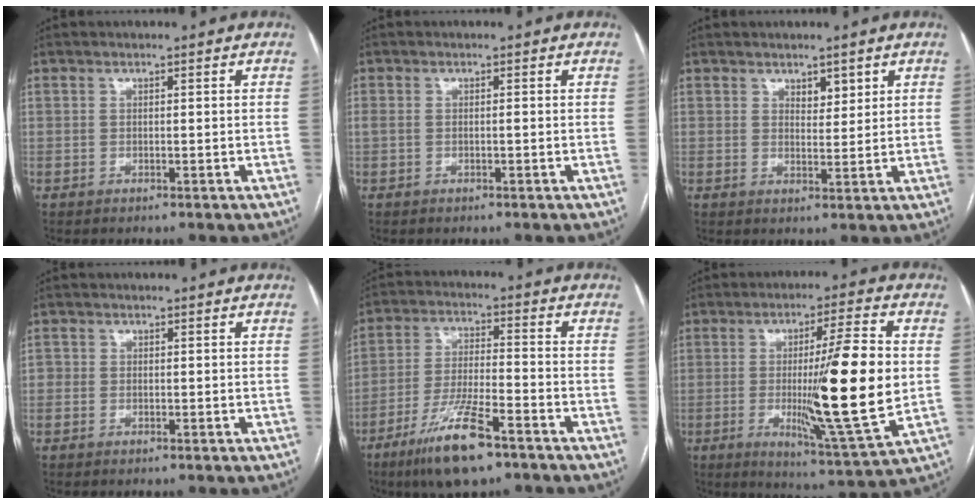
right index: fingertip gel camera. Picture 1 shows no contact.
{"total": 1.1, "force": [0.0, 0.5, 0.9], "torque": [-0.032, 0.009, 0.005]}
{"total": 2.7, "force": [1.7, 1.3, 1.6], "torque": [-0.021, -0.002, 0.033]}
{"total": 1.2, "force": [-0.1, 1.1, 0.5], "torque": [-0.003, 0.006, -0.003]}
{"total": 11.7, "force": [-7.4, 1.9, 8.8], "torque": [-0.179, -0.022, -0.132]}
{"total": 17.6, "force": [-0.7, 0.2, 17.5], "torque": [-0.283, -0.023, -0.011]}